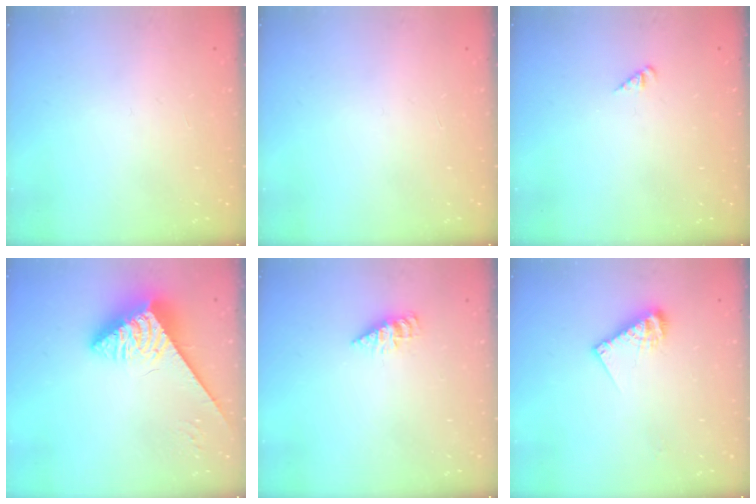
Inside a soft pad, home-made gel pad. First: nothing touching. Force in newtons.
{"total": 0.0}
{"total": 1.3, "press": 1.3, "slide": 0.3}
{"total": 4.8, "press": 4.8, "slide": 0.5}
{"total": 2.2, "press": 2.2, "slide": 0.3}
{"total": 8.9, "press": 8.8, "slide": 0.6}